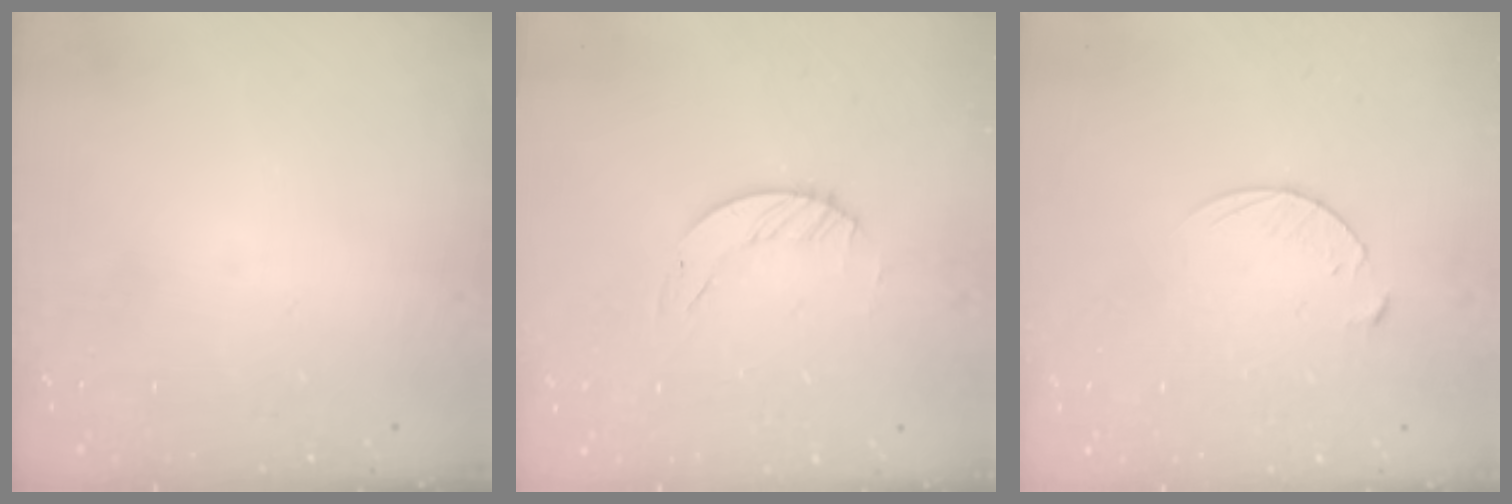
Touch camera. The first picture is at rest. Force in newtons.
{"total": 1.2, "press": 1.2, "slide": 0.2}
{"total": 5.4, "press": 5.4, "slide": 0.5}